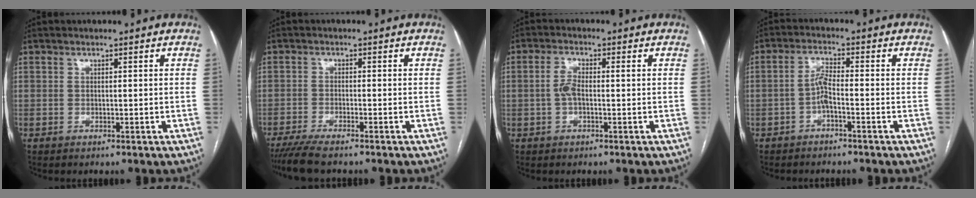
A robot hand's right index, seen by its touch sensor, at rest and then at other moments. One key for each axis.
{"total": 5.5, "fx": -4.6, "fy": 0.2, "fz": 3.1, "tx": -0.048, "ty": -0.014, "tz": -0.078}
{"total": 3.2, "fx": 0.0, "fy": 1.1, "fz": 3.1, "tx": -0.067, "ty": 0.012, "tz": -0.001}
{"total": 3.1, "fx": -1.3, "fy": 0.4, "fz": 2.8, "tx": -0.056, "ty": 0.007, "tz": -0.028}